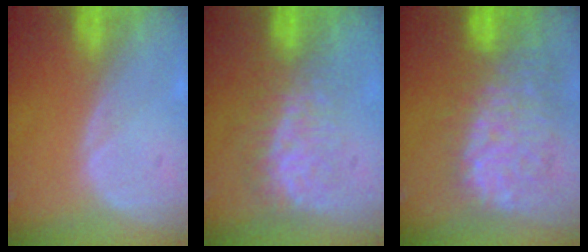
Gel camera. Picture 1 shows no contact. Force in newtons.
{"total": 8.3, "press": 7.2, "slide": 4.1}
{"total": 11.5, "press": 10.5, "slide": 4.8}